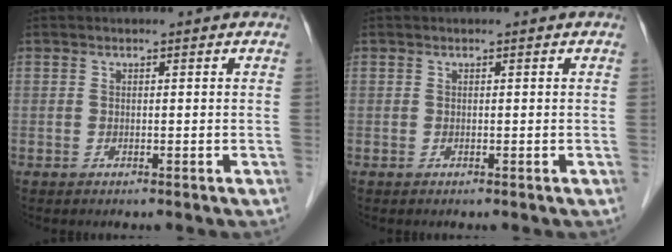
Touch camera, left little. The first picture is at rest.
{"total": 0.0}